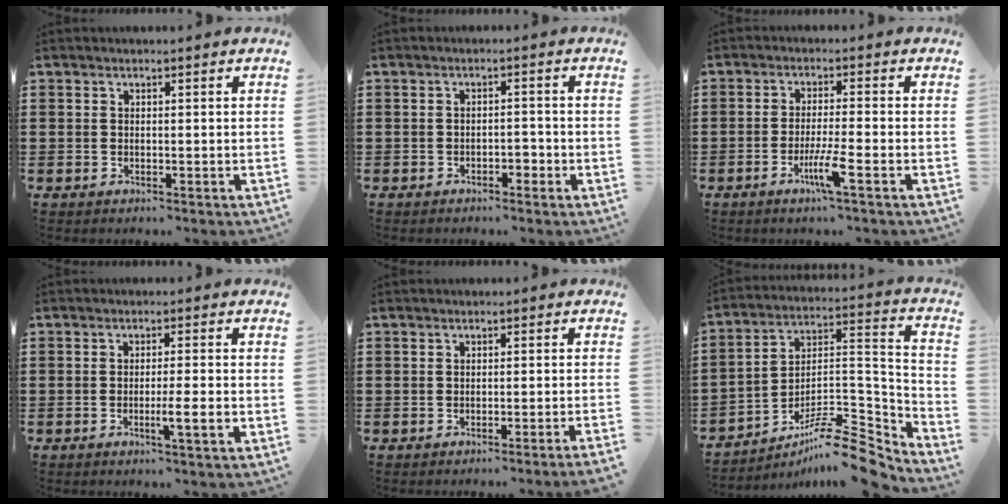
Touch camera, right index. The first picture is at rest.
{"total": 1.8, "force": [-1.2, 0.7, 1.1], "torque": [-0.024, 0.001, -0.023]}
{"total": 4.9, "force": [-2.6, -0.2, 4.2], "torque": [-0.082, -0.016, -0.048]}
{"total": 4.1, "force": [-1.4, -0.1, 3.8], "torque": [-0.062, -0.011, -0.025]}
{"total": 1.4, "force": [-1.1, -0.5, 0.7], "torque": [-0.012, -0.001, -0.023]}
{"total": 10.6, "force": [-8.6, 2.7, 5.5], "torque": [-0.078, 0.026, -0.165]}